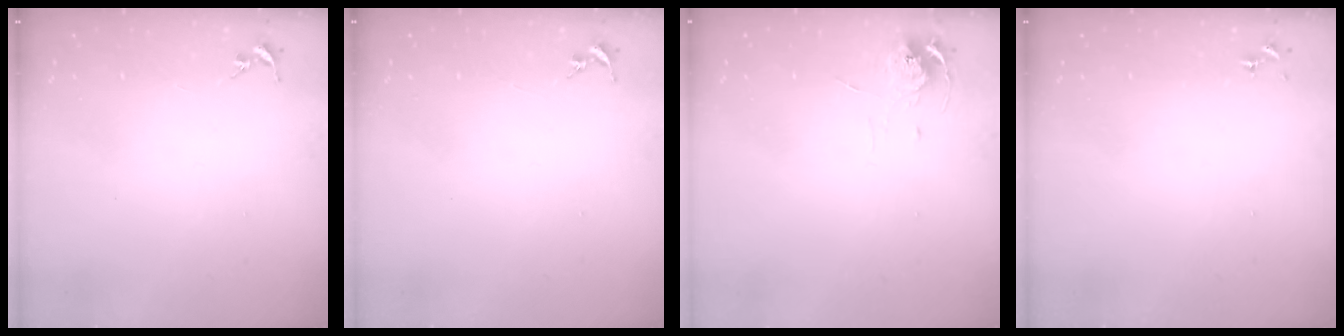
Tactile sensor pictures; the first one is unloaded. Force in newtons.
{"total": 0.0}
{"total": 5.9, "press": 5.9, "slide": 0.5}
{"total": 0.0}